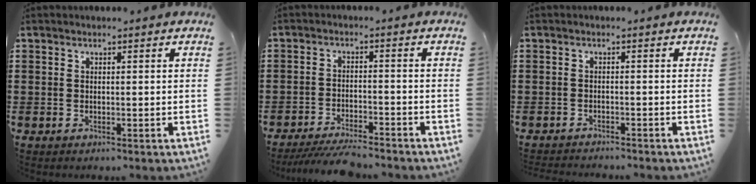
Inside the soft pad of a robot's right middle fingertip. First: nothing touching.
{"total": 5.1, "force": [-4.8, 0.4, 1.7], "torque": [-0.033, -0.006, -0.093]}
{"total": 1.4, "force": [-1.4, 0.0, 0.0], "torque": [-0.003, 0.003, -0.029]}